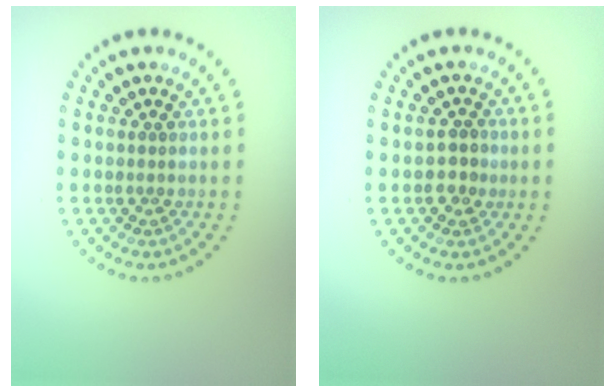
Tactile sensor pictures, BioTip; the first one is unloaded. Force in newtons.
{"total": 1.8, "press": 1.8, "slide": 0.5}